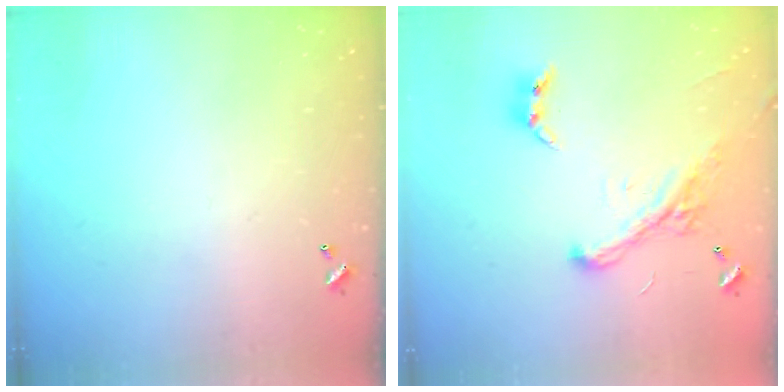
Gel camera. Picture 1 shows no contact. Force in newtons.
{"total": 2.2, "press": 2.2, "slide": 0.1}